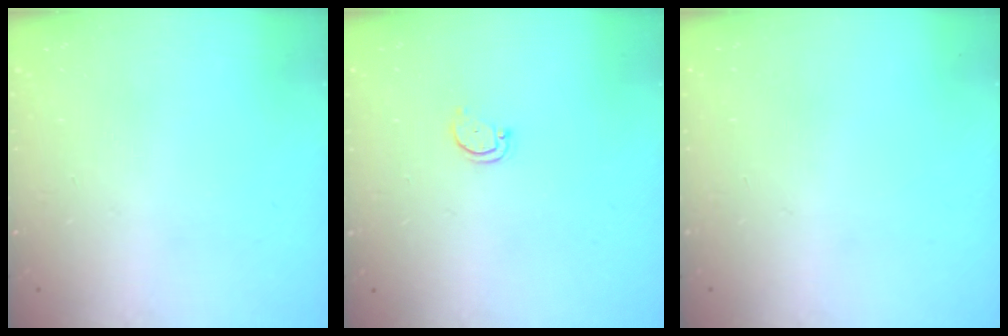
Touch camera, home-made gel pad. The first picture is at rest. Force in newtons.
{"total": 2.3, "press": 2.3, "slide": 0.4}
{"total": 0.0}